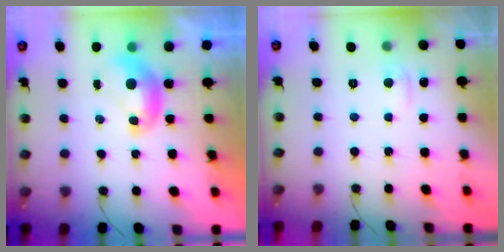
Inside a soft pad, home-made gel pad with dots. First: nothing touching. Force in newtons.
{"total": 1.2, "press": 1.0, "slide": 0.7}